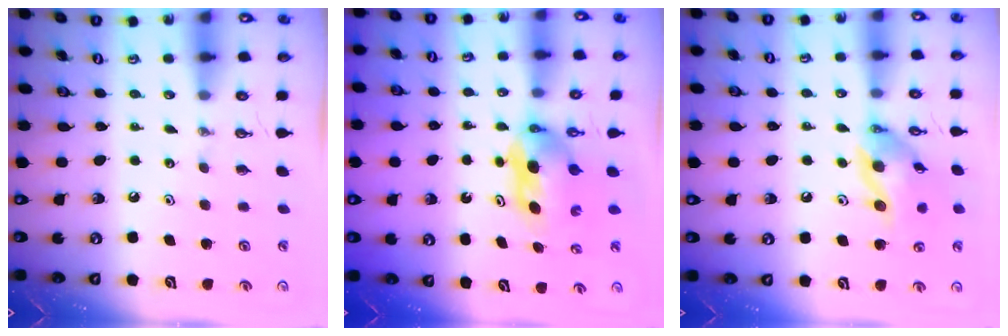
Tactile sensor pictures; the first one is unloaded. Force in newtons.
{"total": 5.7, "press": 5.1, "slide": 2.6}
{"total": 14.9, "press": 14.7, "slide": 2.5}